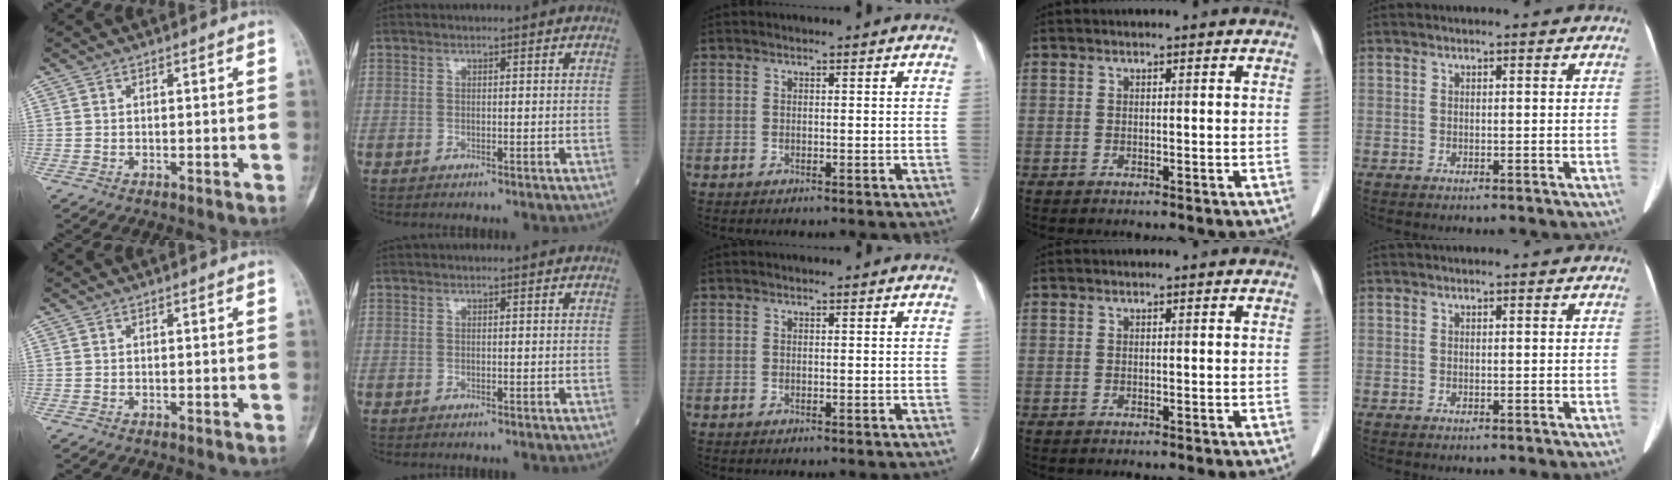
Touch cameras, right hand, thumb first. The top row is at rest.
{}